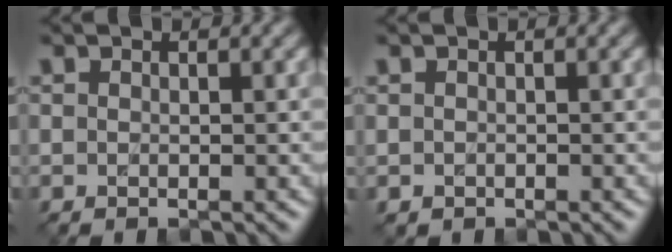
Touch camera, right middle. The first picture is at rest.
{"total": 0.7, "force": [0.1, -0.1, -0.6], "torque": [0.008, 0.006, 0.002]}